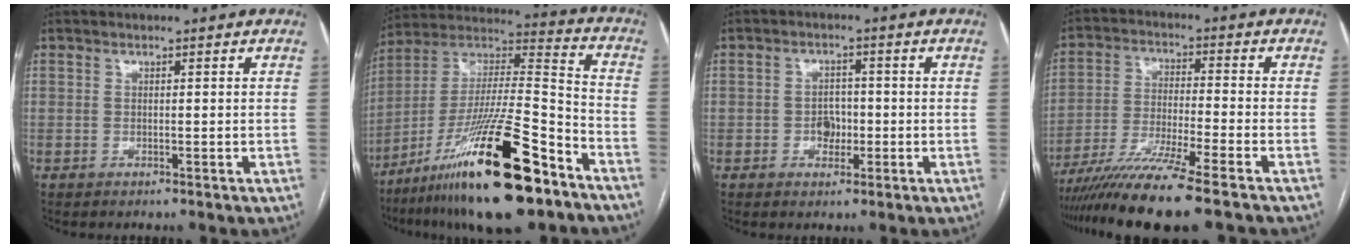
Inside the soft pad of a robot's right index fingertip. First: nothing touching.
{"total": 25.2, "force": [-15.3, 3.3, 19.7], "torque": [-0.346, -0.019, -0.262]}
{"total": 3.3, "force": [-0.8, 2.5, 2.0], "torque": [-0.025, 0.008, -0.011]}
{"total": 12.6, "force": [-9.9, -1.3, 7.6], "torque": [-0.130, -0.032, -0.169]}